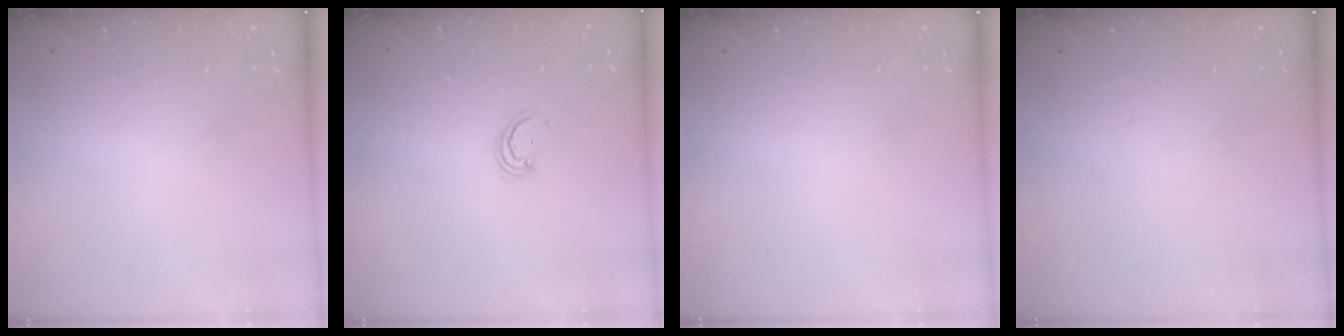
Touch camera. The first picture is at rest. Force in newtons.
{"total": 2.6, "press": 2.6, "slide": 0.3}
{"total": 0.0}
{"total": 0.0}